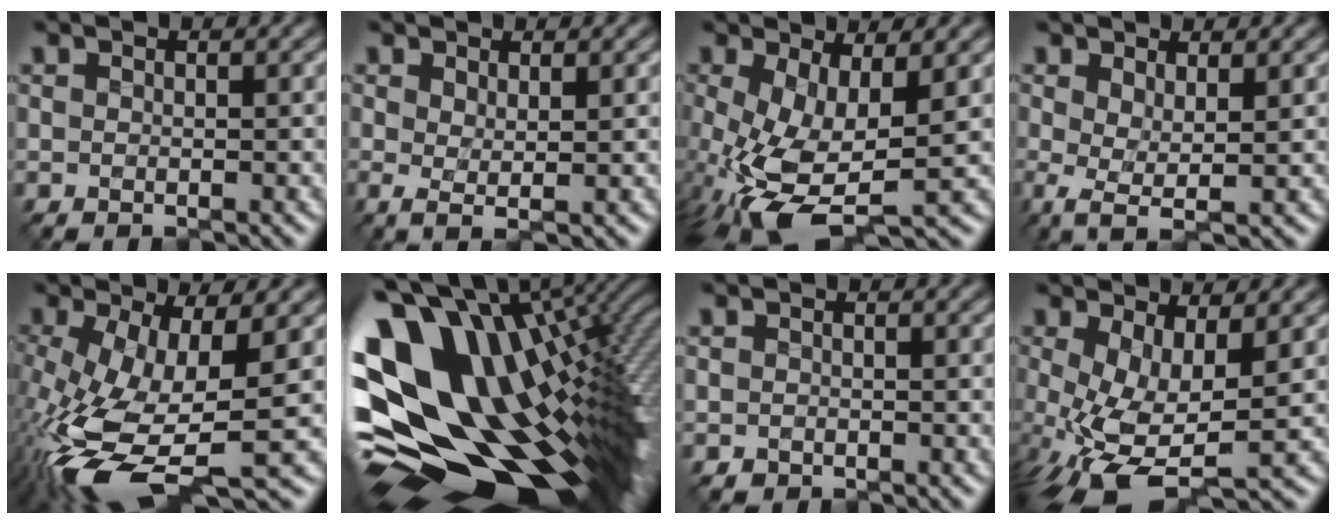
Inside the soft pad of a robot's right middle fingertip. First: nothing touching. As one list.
[{"total": 1.1, "force": [0.3, 0.1, 1.0], "torque": [-0.021, -0.008, 0.010]}, {"total": 8.0, "force": [-1.7, 3.5, 7.0], "torque": [-0.163, -0.017, -0.022]}, {"total": 2.1, "force": [-0.1, 0.5, 2.0], "torque": [-0.044, -0.008, -0.002]}, {"total": 10.1, "force": [-3.1, 4.1, 8.7], "torque": [-0.197, -0.029, -0.044]}, {"total": 17.7, "force": [0.8, 11.0, 13.9], "torque": [-0.276, -0.059, 0.055]}, {"total": 0.5, "force": [-0.5, 0.0, -0.2], "torque": [-0.006, -0.005, -0.006]}, {"total": 7.3, "force": [-1.4, 3.0, 6.5], "torque": [-0.145, -0.014, -0.017]}]